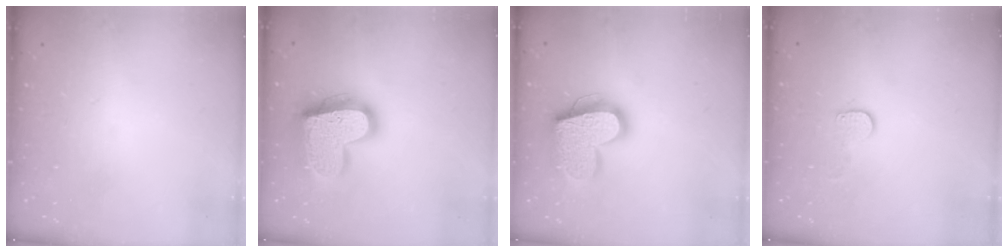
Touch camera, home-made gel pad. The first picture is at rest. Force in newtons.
{"total": 20.4, "press": 20.3, "slide": 1.7}
{"total": 19.5, "press": 19.4, "slide": 1.6}
{"total": 6.8, "press": 6.7, "slide": 0.6}